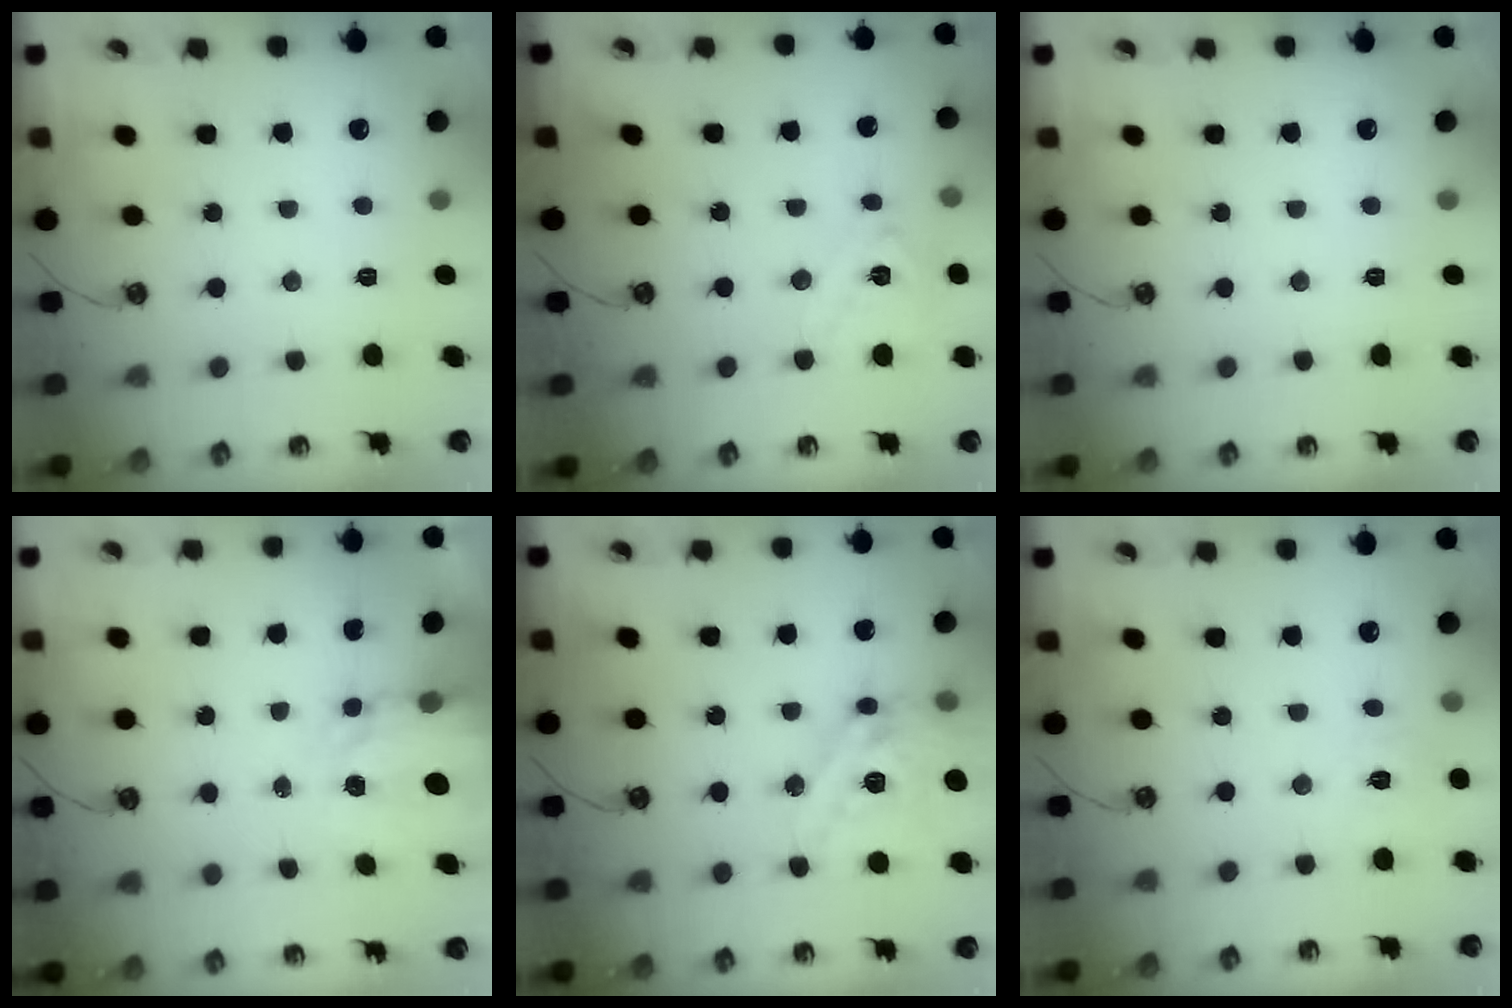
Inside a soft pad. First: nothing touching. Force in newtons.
{"total": 13.3, "press": 13.1, "slide": 2.0}
{"total": 0.0}
{"total": 4.0, "press": 4.0, "slide": 0.2}
{"total": 17.8, "press": 17.7, "slide": 1.7}
{"total": 7.5, "press": 7.5, "slide": 0.7}